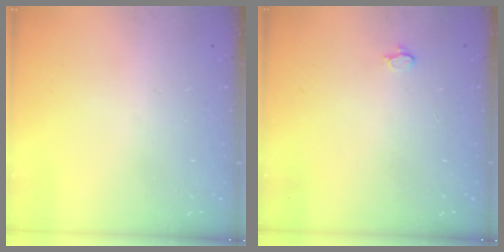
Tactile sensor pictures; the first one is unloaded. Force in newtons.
{"total": 2.8, "press": 2.8, "slide": 0.3}